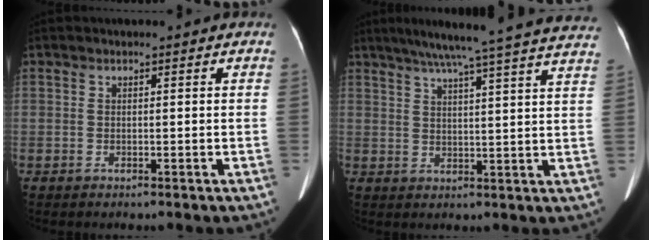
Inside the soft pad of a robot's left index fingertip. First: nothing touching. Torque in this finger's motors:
{"motor_torque": [0.83, -1.31, 0.25, 0.07]}